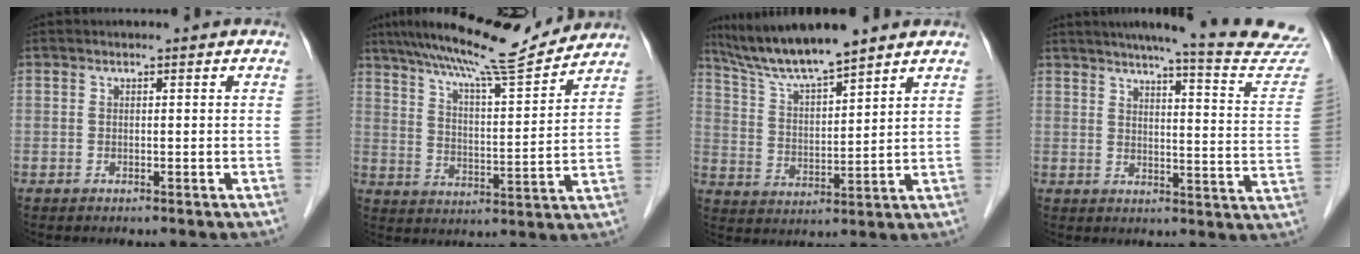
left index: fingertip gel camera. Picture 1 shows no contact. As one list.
[{"total": 14.7, "force": [13.4, 0.2, 6.1], "torque": [-0.109, 0.007, 0.206]}, {"total": 10.0, "force": [8.8, 0.1, 4.6], "torque": [-0.093, 0.008, 0.167]}, {"total": 20.4, "force": [18.9, 0.5, 7.7], "torque": [-0.096, -0.071, 0.211]}]